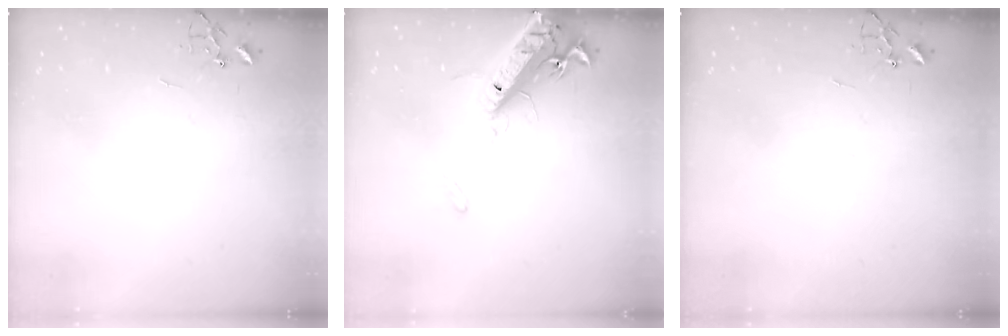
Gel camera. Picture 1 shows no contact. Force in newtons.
{"total": 16.2, "press": 15.7, "slide": 3.6}
{"total": 0.0}